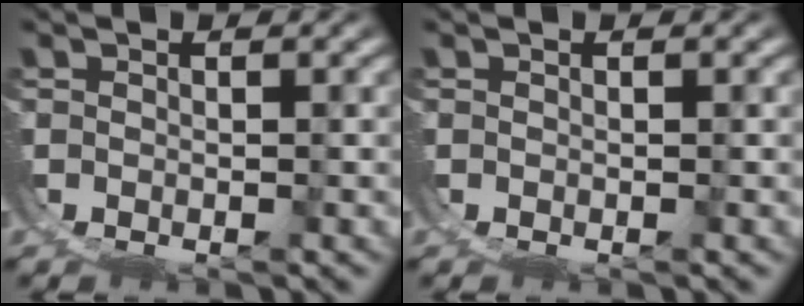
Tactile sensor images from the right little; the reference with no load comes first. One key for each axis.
{"total": 0.0}